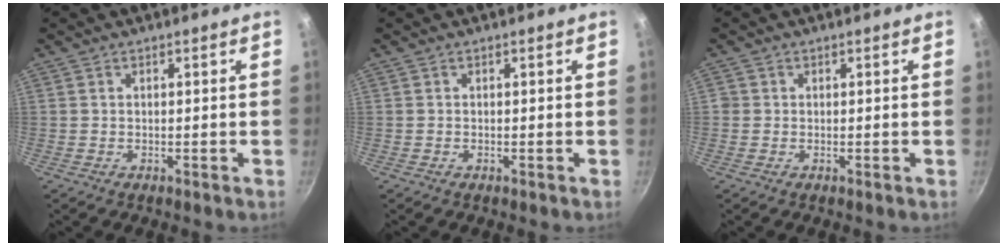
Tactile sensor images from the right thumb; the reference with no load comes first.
{"total": 0.0}
{"total": 1.0, "force": [-0.1, 1.0, 0.2], "torque": [0.004, 0.003, -0.003]}